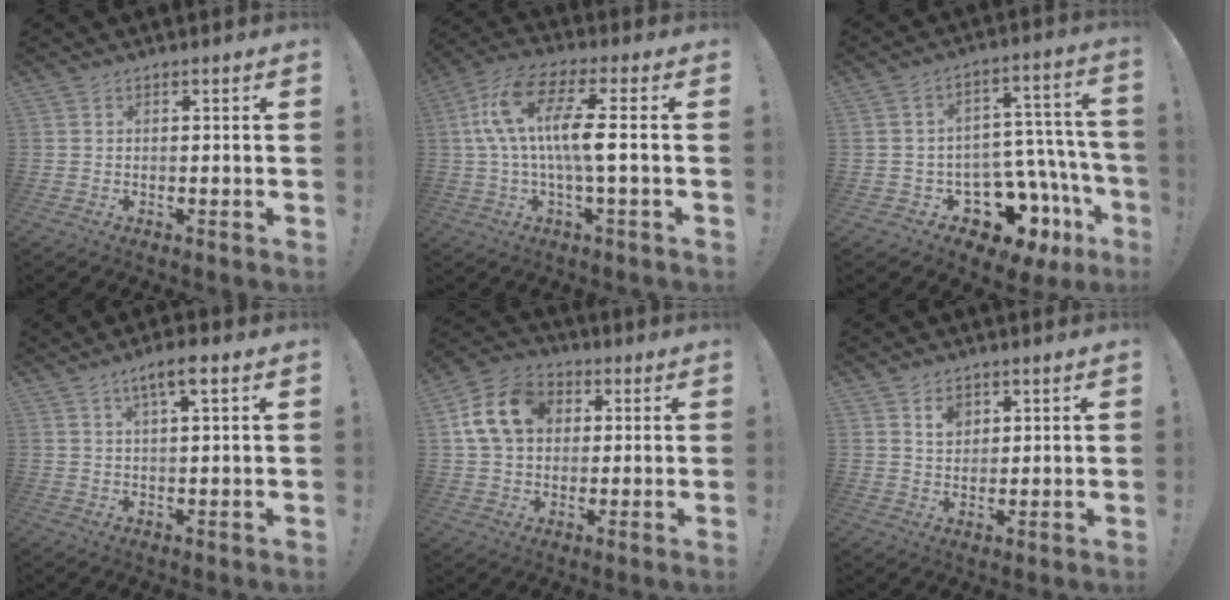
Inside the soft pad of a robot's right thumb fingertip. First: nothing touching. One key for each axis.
{"total": 14.8, "fx": 1.1, "fy": 3.6, "fz": 14.3, "tx": -0.283, "ty": 0.004, "tz": 0.010}
{"total": 14.9, "fx": -9.1, "fy": 8.5, "fz": 8.1, "tx": -0.079, "ty": 0.046, "tz": -0.141}
{"total": 5.3, "fx": 2.5, "fy": 0.7, "fz": 4.6, "tx": -0.085, "ty": -0.001, "tz": 0.038}
{"total": 15.3, "fx": 4.0, "fy": 12.0, "fz": 8.7, "tx": -0.142, "ty": 0.008, "tz": 0.085}
{"total": 4.9, "fx": 2.7, "fy": 3.6, "fz": 1.9, "tx": -0.022, "ty": -0.008, "tz": 0.046}